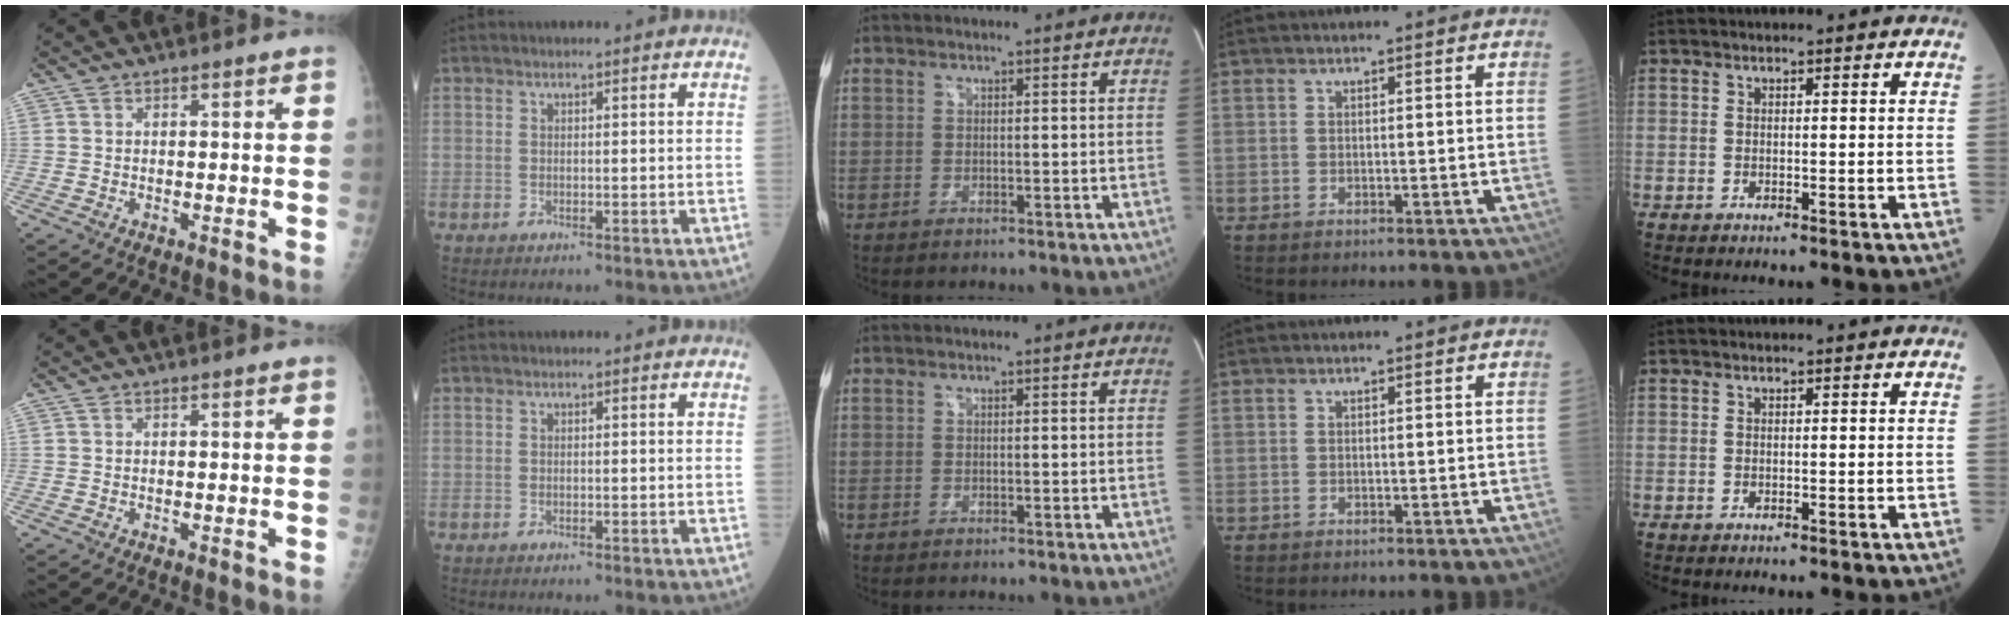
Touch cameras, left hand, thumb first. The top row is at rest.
{}